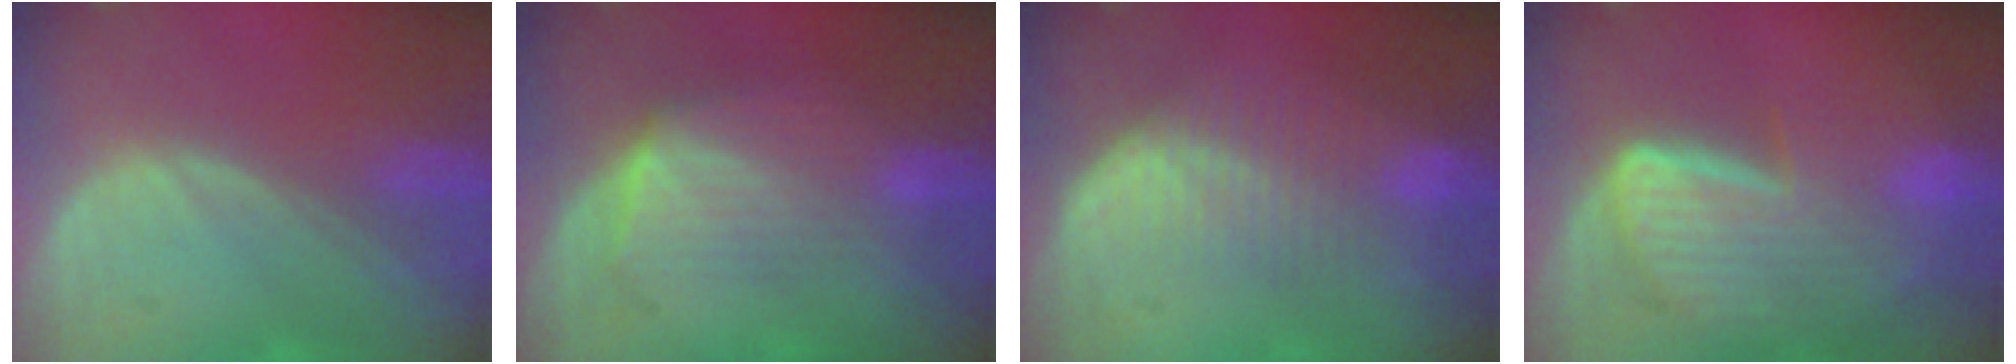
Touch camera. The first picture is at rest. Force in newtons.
{"total": 7.1, "press": 6.5, "slide": 2.9}
{"total": 7.2, "press": 6.6, "slide": 2.8}
{"total": 9.3, "press": 8.0, "slide": 4.6}